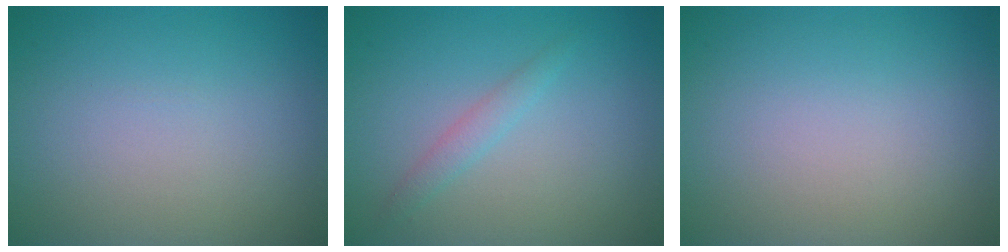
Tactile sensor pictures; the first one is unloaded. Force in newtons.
{"total": 1.3, "press": 1.3, "slide": 0.1}
{"total": 0.0}